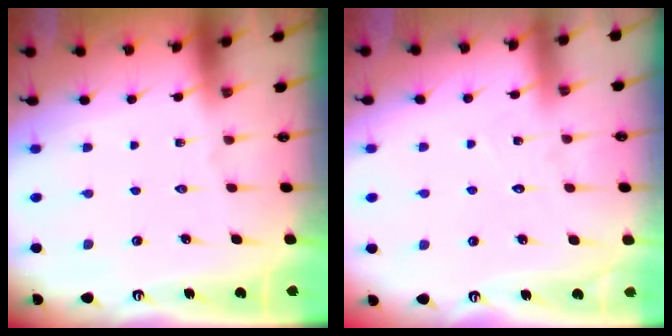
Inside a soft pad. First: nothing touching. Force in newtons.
{"total": 4.5, "press": 4.5, "slide": 0.3}